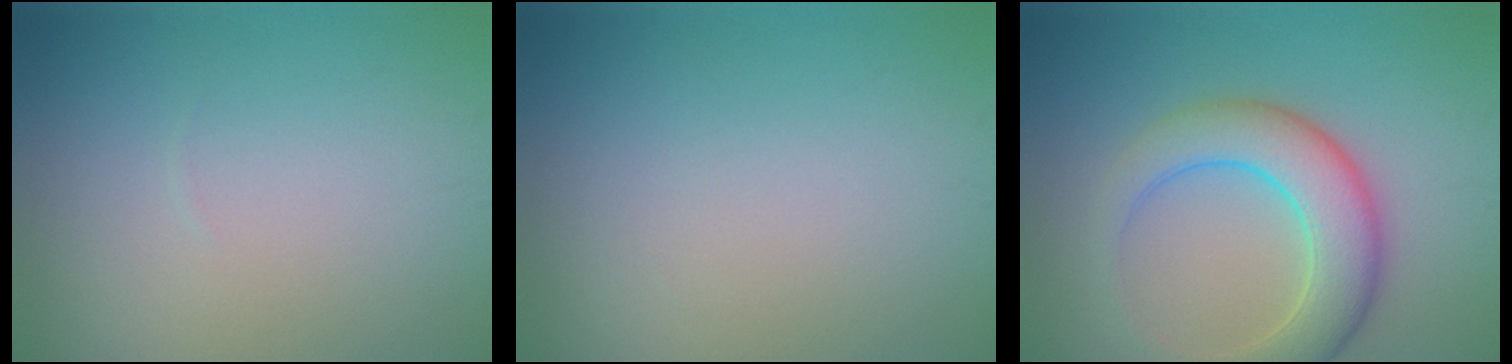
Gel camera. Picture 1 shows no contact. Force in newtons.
{"total": 0.0}
{"total": 6.4, "press": 6.4, "slide": 0.1}